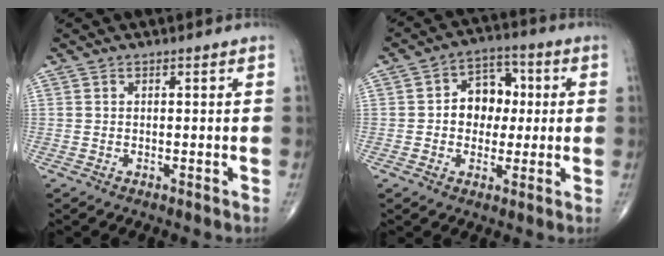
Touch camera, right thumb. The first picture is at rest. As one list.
[{"total": 9.1, "force": [0.6, 7.1, 5.7], "torque": [-0.041, 0.021, 0.001]}]